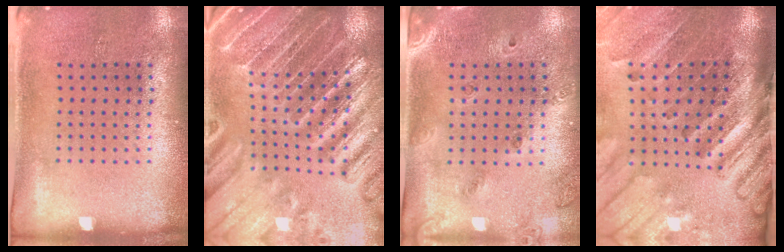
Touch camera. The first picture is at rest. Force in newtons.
{"total": 4.7, "press": 4.2, "slide": 2.0}
{"total": 1.4, "press": 1.3, "slide": 0.6}
{"total": 4.4, "press": 3.2, "slide": 3.0}